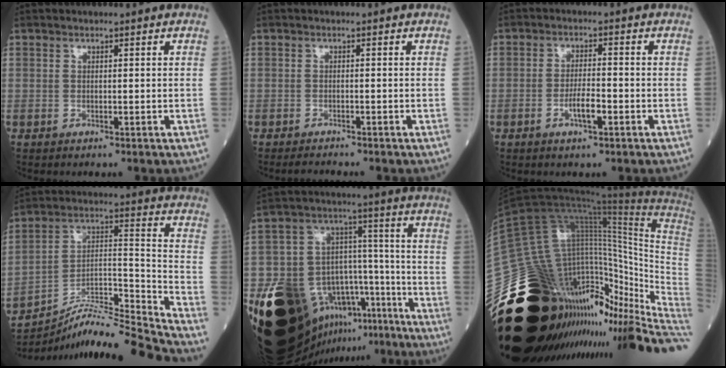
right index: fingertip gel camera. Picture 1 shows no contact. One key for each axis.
{"total": 1.7, "fx": -1.7, "fy": -0.3, "fz": 0.3, "tx": -0.011, "ty": -0.008, "tz": -0.027}
{"total": 3.7, "fx": -1.6, "fy": 0.8, "fz": 3.3, "tx": -0.061, "ty": 0.002, "tz": -0.029}
{"total": 16.5, "fx": -15.7, "fy": -2.5, "fz": 4.7, "tx": -0.072, "ty": 0.035, "tz": -0.269}
{"total": 27.2, "fx": -16.0, "fy": 15.1, "fz": 15.9, "tx": -0.274, "ty": 0.050, "tz": -0.239}
{"total": 43.5, "fx": -26.8, "fy": 14.9, "fz": 30.9, "tx": -0.448, "ty": -0.002, "tz": -0.400}